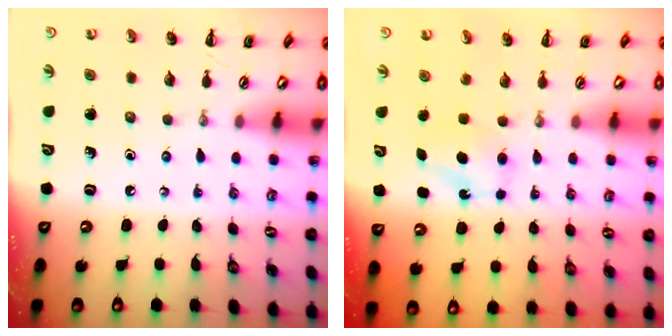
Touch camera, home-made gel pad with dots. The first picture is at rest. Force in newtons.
{"total": 6.0, "press": 5.8, "slide": 1.8}